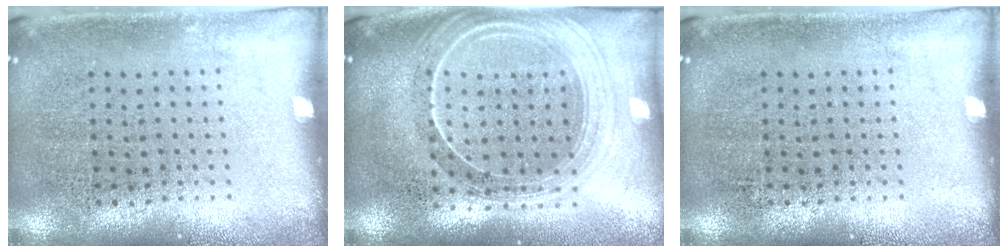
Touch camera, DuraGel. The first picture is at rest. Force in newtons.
{"total": 2.2, "press": 2.0, "slide": 1.1}
{"total": 0.0}